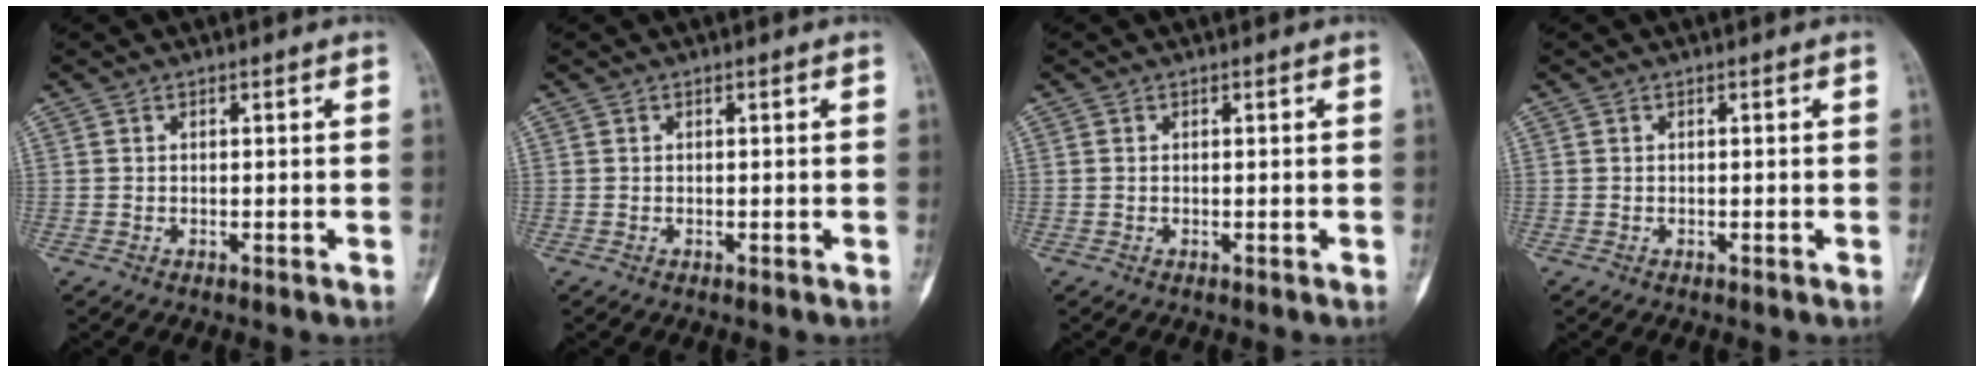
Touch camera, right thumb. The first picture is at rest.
{"total": 0.0}
{"total": 0.0}
{"total": 0.0}